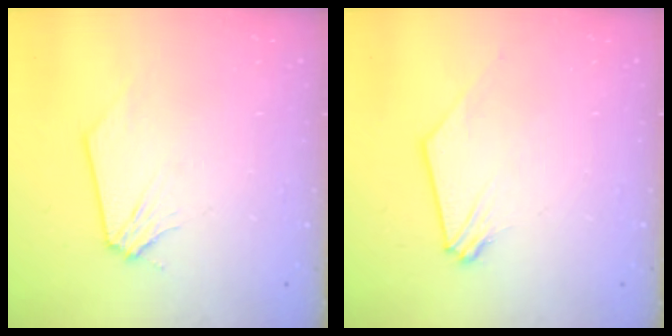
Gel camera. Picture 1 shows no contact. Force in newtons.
{"total": 0.9, "press": 0.9, "slide": 0.1}